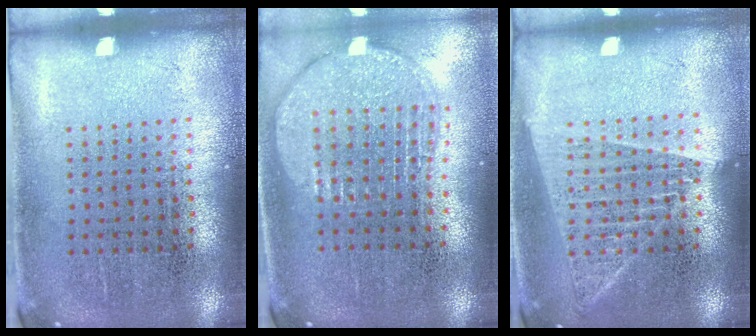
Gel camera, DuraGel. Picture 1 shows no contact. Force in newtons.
{"total": 2.0, "press": 1.7, "slide": 1.1}
{"total": 1.4, "press": 1.3, "slide": 0.5}